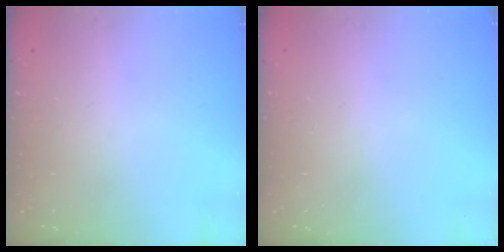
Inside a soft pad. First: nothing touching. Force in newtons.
{"total": 0.6, "press": 0.6, "slide": 0.2}